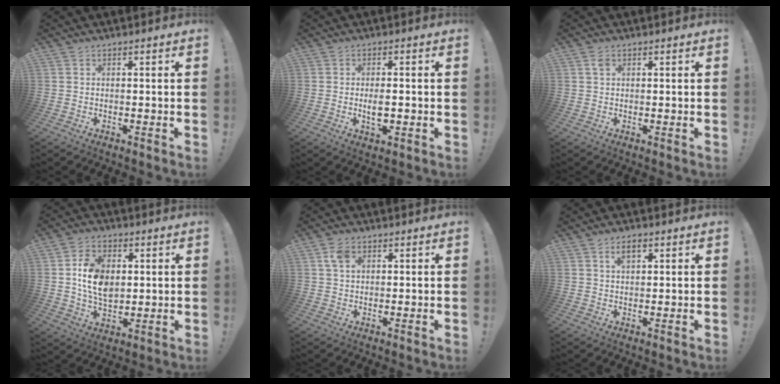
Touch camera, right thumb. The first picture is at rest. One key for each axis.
{"total": 4.3, "fx": -0.6, "fy": 2.0, "fz": 3.8, "tx": -0.066, "ty": -0.003, "tz": -0.015}
{"total": 1.6, "fx": 0.8, "fy": 0.9, "fz": 1.0, "tx": -0.013, "ty": -0.001, "tz": 0.013}
{"total": 12.0, "fx": 1.6, "fy": 8.4, "fz": 8.5, "tx": -0.145, "ty": 0.002, "tz": 0.028}
{"total": 4.3, "fx": 1.7, "fy": 2.7, "fz": 2.8, "tx": -0.049, "ty": 0.003, "tz": 0.031}
{"total": 3.2, "fx": 1.5, "fy": 1.5, "fz": 2.4, "tx": -0.034, "ty": -0.002, "tz": 0.023}